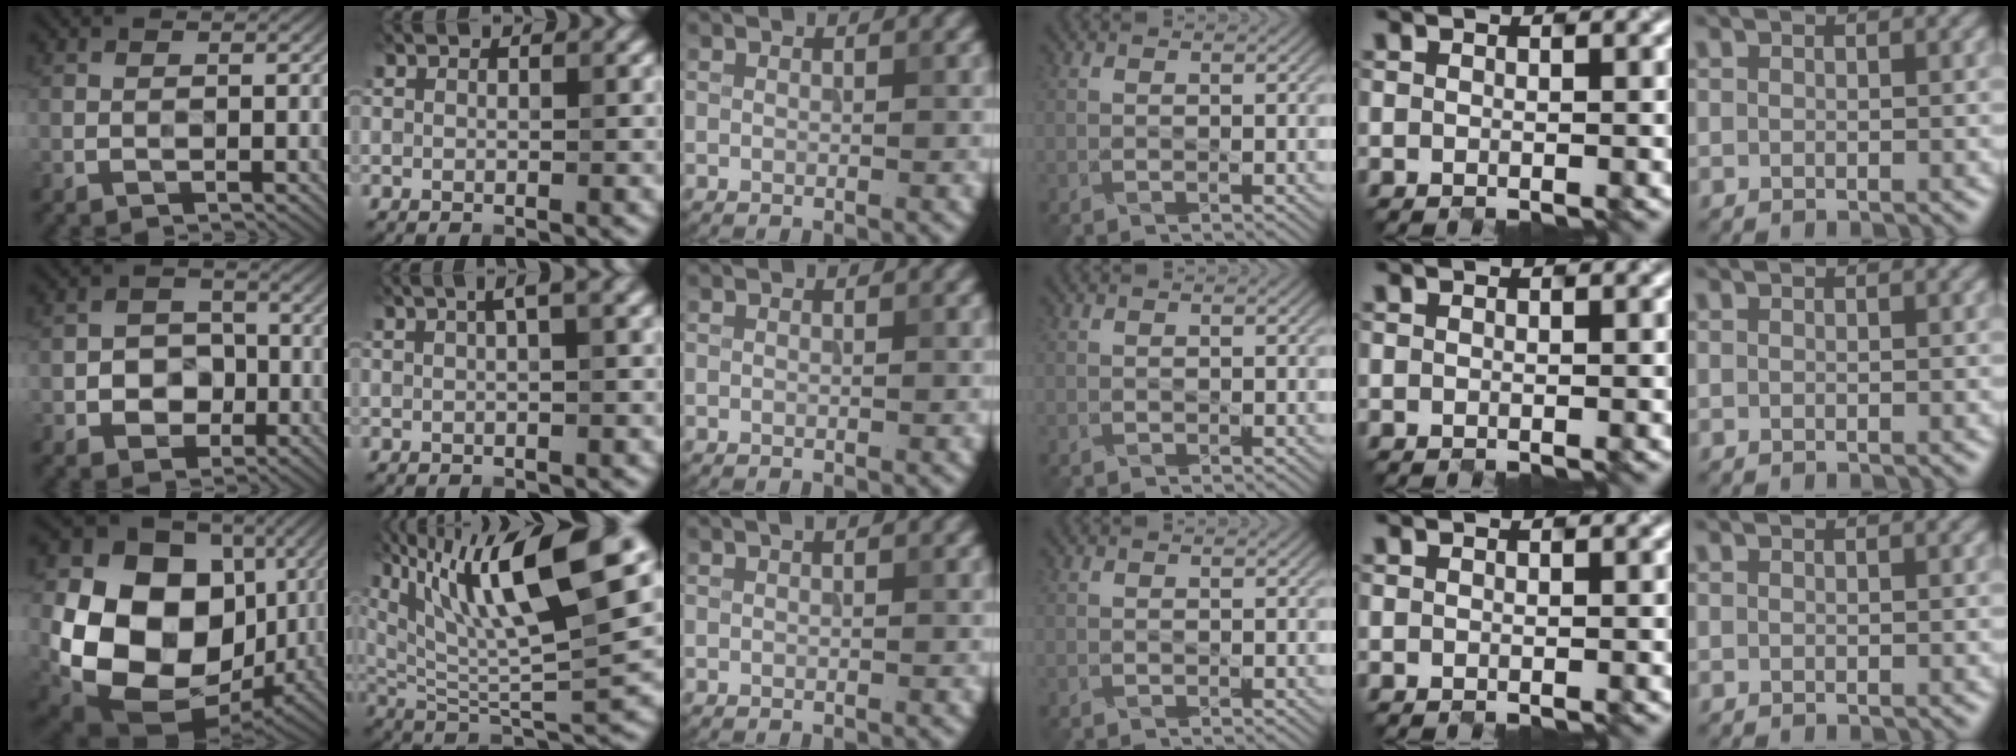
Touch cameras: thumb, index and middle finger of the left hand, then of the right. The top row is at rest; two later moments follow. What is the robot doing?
{"motion": "close", "object": "folder"}